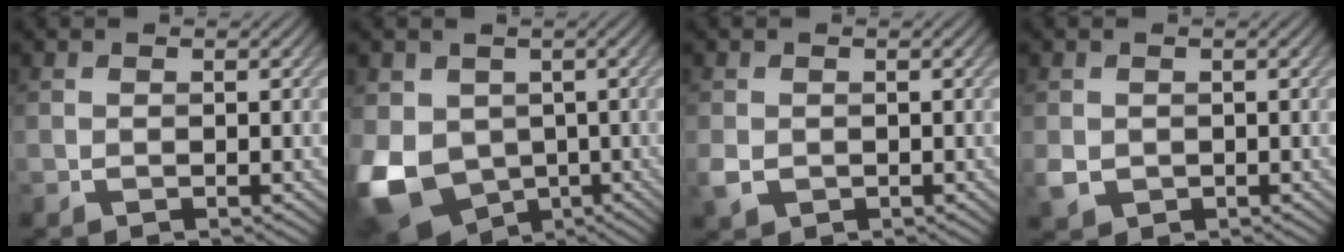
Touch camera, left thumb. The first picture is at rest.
{"total": 11.2, "force": [-2.0, 9.0, 6.4], "torque": [-0.182, -0.041, -0.026]}
{"total": 2.1, "force": [-0.4, 1.7, 1.1], "torque": [-0.029, -0.008, -0.009]}
{"total": 2.1, "force": [-0.1, 1.9, 0.9], "torque": [-0.026, -0.007, 0.000]}